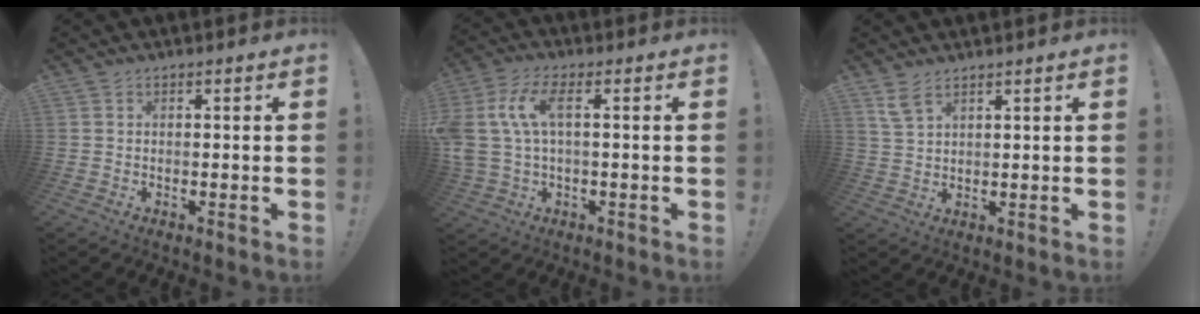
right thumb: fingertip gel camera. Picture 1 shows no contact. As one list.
[{"total": 10.6, "force": [1.8, 5.1, 9.1], "torque": [-0.202, 0.000, 0.034]}, {"total": 4.7, "force": [3.4, 1.5, 2.8], "torque": [-0.052, -0.014, 0.064]}]